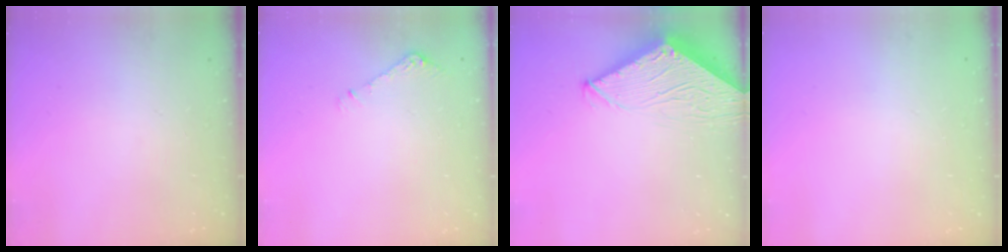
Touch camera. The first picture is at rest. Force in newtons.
{"total": 6.5, "press": 6.5, "slide": 0.8}
{"total": 10.5, "press": 10.5, "slide": 0.8}
{"total": 0.0}